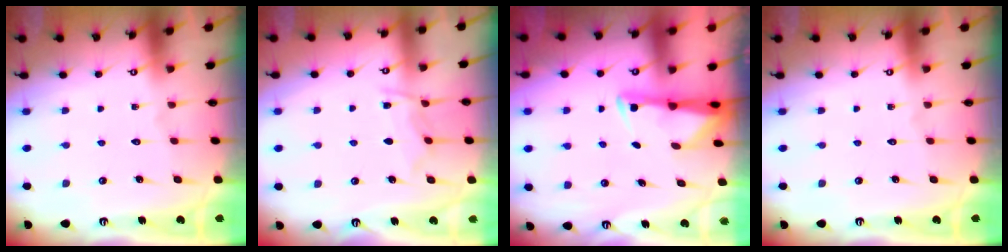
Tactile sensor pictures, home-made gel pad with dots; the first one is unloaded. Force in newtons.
{"total": 6.6, "press": 6.6, "slide": 0.7}
{"total": 3.0, "press": 3.0, "slide": 0.5}
{"total": 0.0}